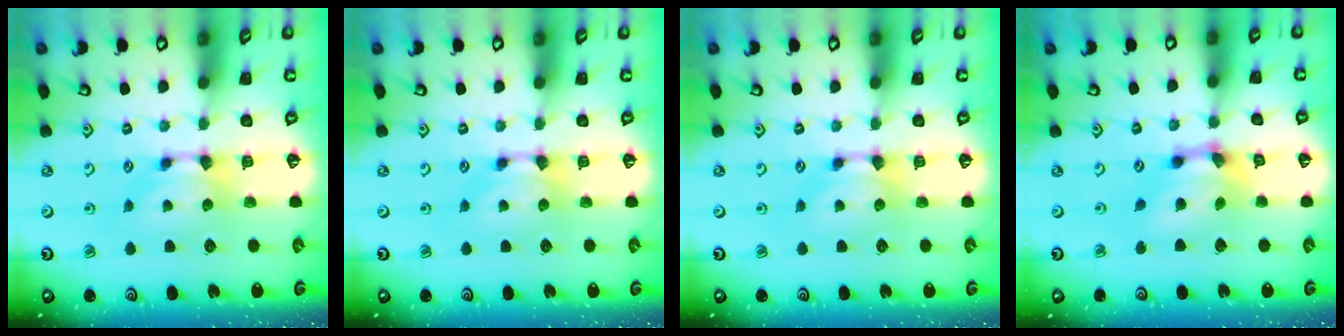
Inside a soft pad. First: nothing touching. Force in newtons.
{"total": 0.0}
{"total": 0.0}
{"total": 5.7, "press": 5.3, "slide": 2.2}